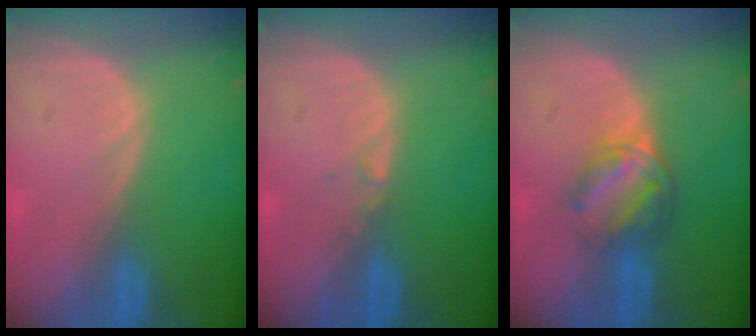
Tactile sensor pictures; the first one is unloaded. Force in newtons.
{"total": 0.6, "press": 0.6, "slide": 0.2}
{"total": 6.3, "press": 5.4, "slide": 3.2}